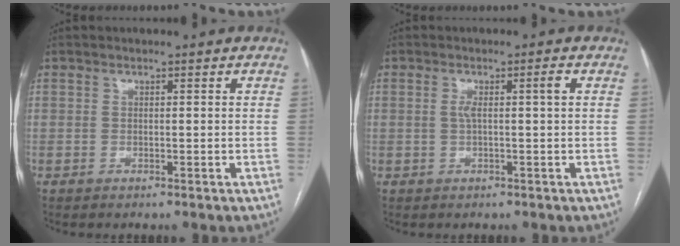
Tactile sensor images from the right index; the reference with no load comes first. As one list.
[{"total": 2.6, "force": [0.4, -0.1, 2.6], "torque": [-0.047, 0.007, 0.009]}]